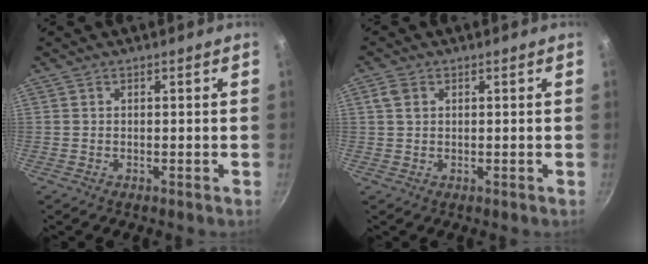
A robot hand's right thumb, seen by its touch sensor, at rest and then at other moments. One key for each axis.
{"total": 2.6, "fx": 0.8, "fy": 2.0, "fz": 1.4, "tx": -0.020, "ty": 0.000, "tz": 0.012}